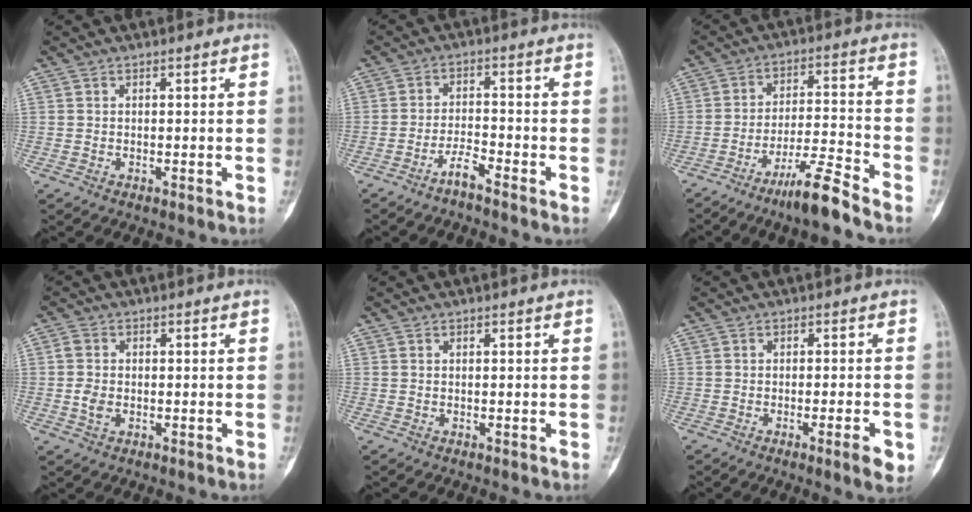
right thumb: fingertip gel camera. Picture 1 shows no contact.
{"total": 3.5, "force": [-3.0, 0.2, 1.9], "torque": [-0.041, 0.021, -0.060]}
{"total": 9.6, "force": [-7.4, 0.2, 6.1], "torque": [-0.114, 0.052, -0.134]}
{"total": 3.4, "force": [-0.5, 2.5, 2.2], "torque": [-0.047, 0.007, -0.013]}
{"total": 0.0}
{"total": 4.3, "force": [-1.8, 0.6, 3.9], "torque": [-0.057, 0.000, -0.025]}